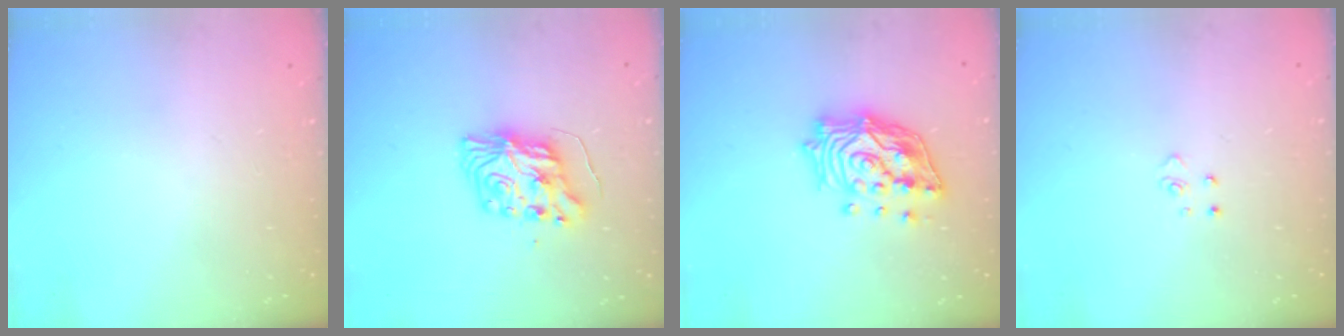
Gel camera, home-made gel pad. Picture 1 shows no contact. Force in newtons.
{"total": 9.1, "press": 9.0, "slide": 0.6}
{"total": 18.1, "press": 17.9, "slide": 2.7}
{"total": 2.6, "press": 2.6, "slide": 0.3}